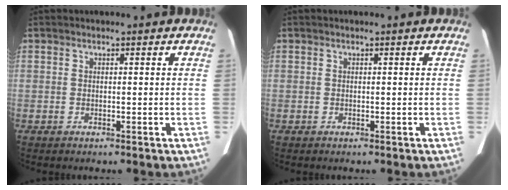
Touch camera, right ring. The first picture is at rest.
{"total": 0.0}